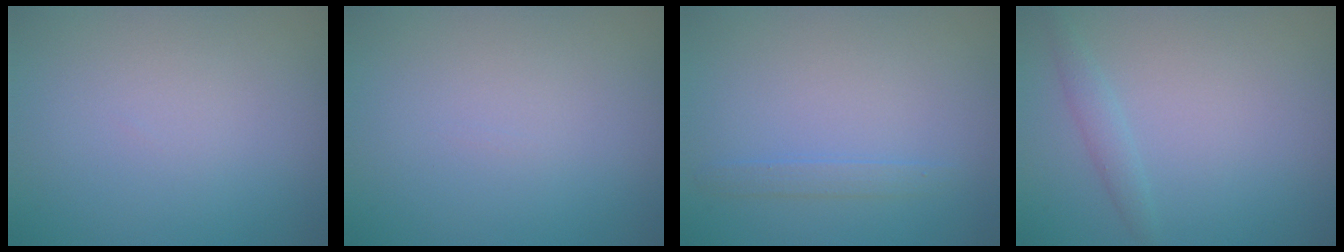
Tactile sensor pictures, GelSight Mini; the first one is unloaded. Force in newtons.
{"total": 0.0}
{"total": 1.1, "press": 1.1, "slide": 0.1}
{"total": 1.2, "press": 1.2, "slide": 0.0}